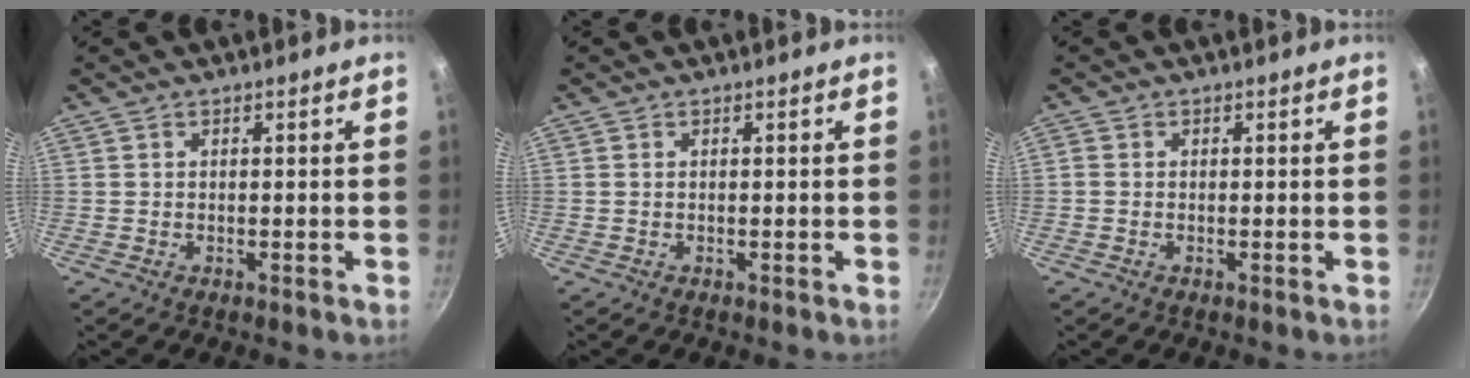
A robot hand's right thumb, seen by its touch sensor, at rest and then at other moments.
{"total": 0.0}
{"total": 0.8, "force": [-0.1, 0.7, 0.4], "torque": [-0.009, 0.003, -0.004]}